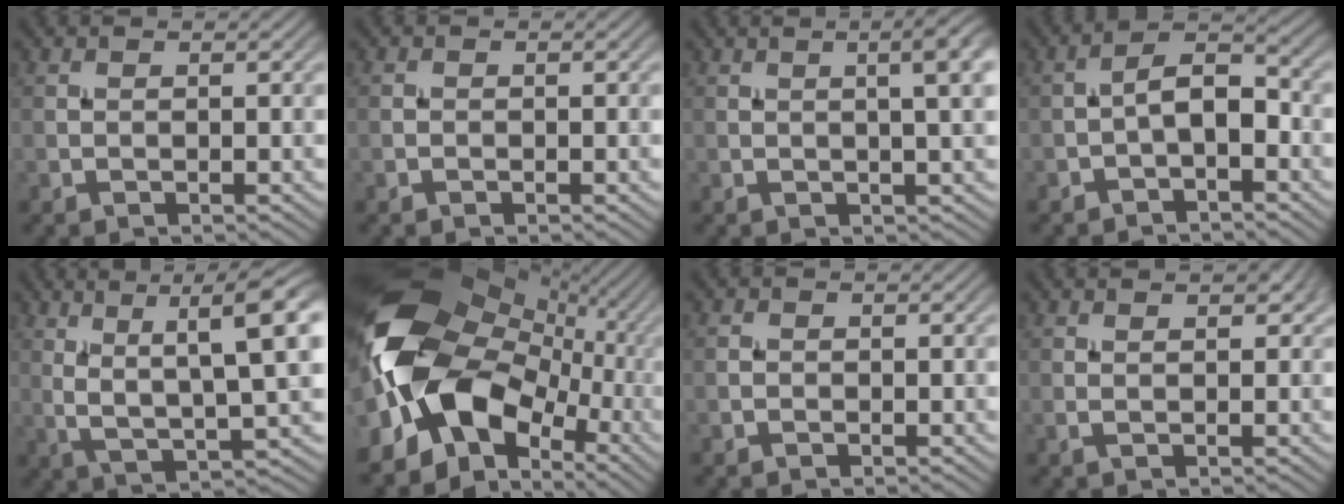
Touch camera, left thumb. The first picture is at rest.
{"total": 0.0}
{"total": 4.9, "force": [1.3, 0.8, 4.6], "torque": [-0.064, 0.017, 0.019]}
{"total": 4.3, "force": [-1.5, 1.8, 3.5], "torque": [-0.056, 0.018, -0.035]}
{"total": 10.6, "force": [3.6, 2.1, 9.8], "torque": [-0.165, 0.014, 0.068]}
{"total": 18.9, "force": [-1.7, 13.5, 13.1], "torque": [-0.268, -0.017, -0.033]}
{"total": 0.6, "force": [-0.3, 0.4, 0.2], "torque": [-0.002, 0.000, -0.008]}
{"total": 1.6, "force": [0.8, 0.6, 1.3], "torque": [-0.021, 0.002, 0.013]}